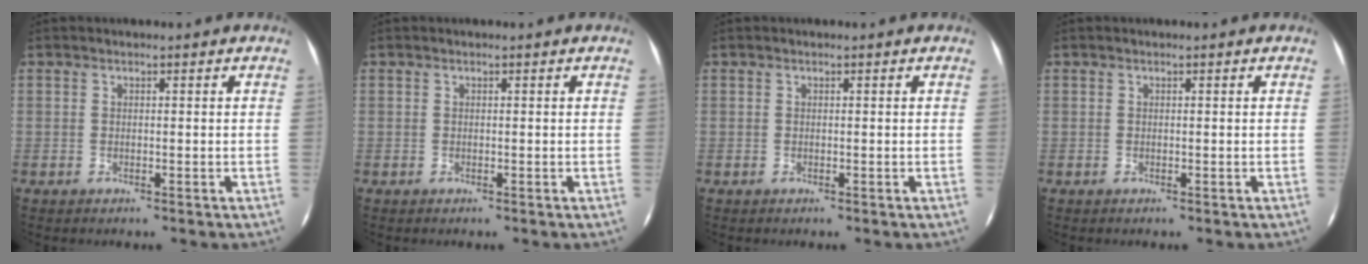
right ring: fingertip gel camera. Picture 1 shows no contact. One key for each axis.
{"total": 0.0}
{"total": 0.0}
{"total": 0.0}